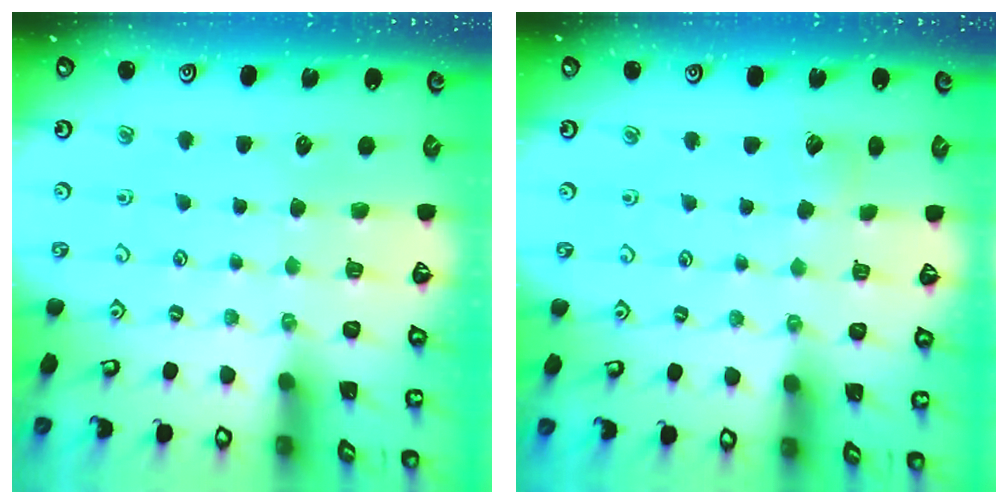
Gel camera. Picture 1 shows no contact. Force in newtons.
{"total": 3.2, "press": 3.2, "slide": 0.4}